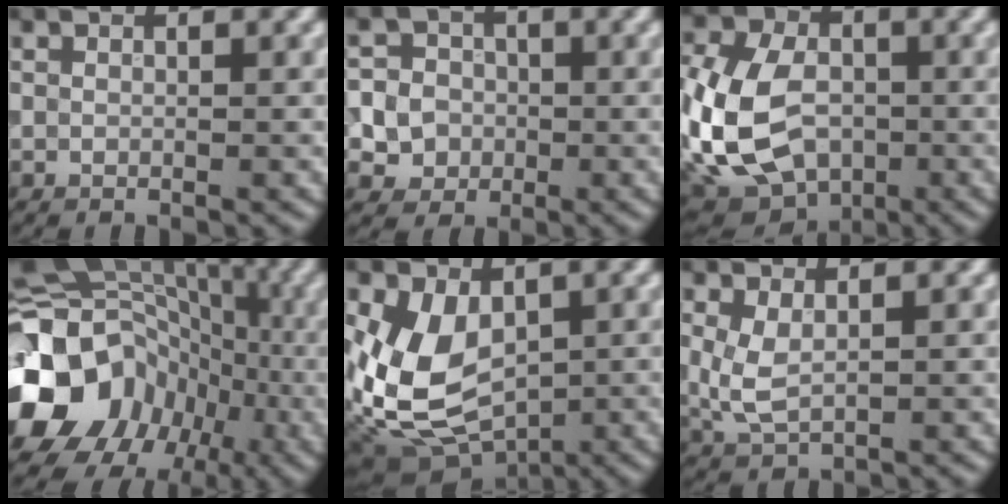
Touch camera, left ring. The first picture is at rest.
{"total": 5.9, "force": [-0.9, 5.7, 1.4], "torque": [-0.009, 0.013, -0.035]}
{"total": 12.5, "force": [-2.1, 9.1, 8.3], "torque": [-0.200, -0.012, -0.051]}
{"total": 16.9, "force": [-4.9, 14.2, 7.7], "torque": [-0.163, 0.004, -0.096]}
{"total": 8.7, "force": [-0.4, 6.0, 6.3], "torque": [-0.139, -0.021, -0.001]}
{"total": 3.0, "force": [0.4, 1.6, 2.4], "torque": [-0.059, 0.001, 0.012]}